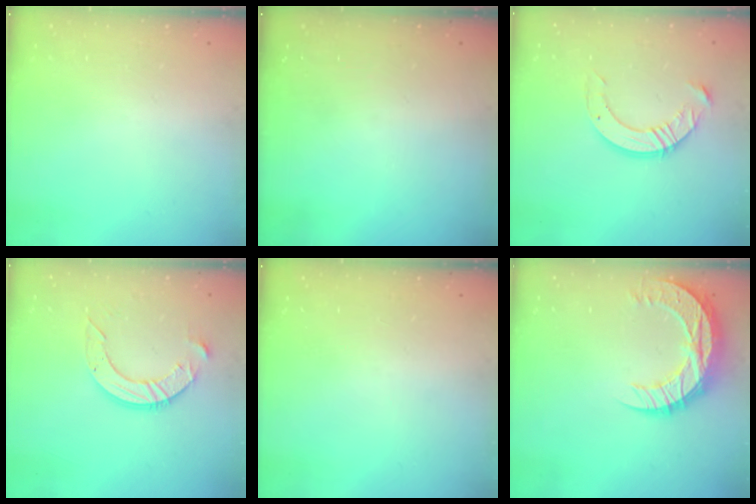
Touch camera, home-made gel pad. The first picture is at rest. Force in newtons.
{"total": 0.0}
{"total": 10.5, "press": 10.4, "slide": 0.9}
{"total": 10.0, "press": 10.0, "slide": 1.0}
{"total": 0.0}
{"total": 12.8, "press": 12.8, "slide": 0.9}